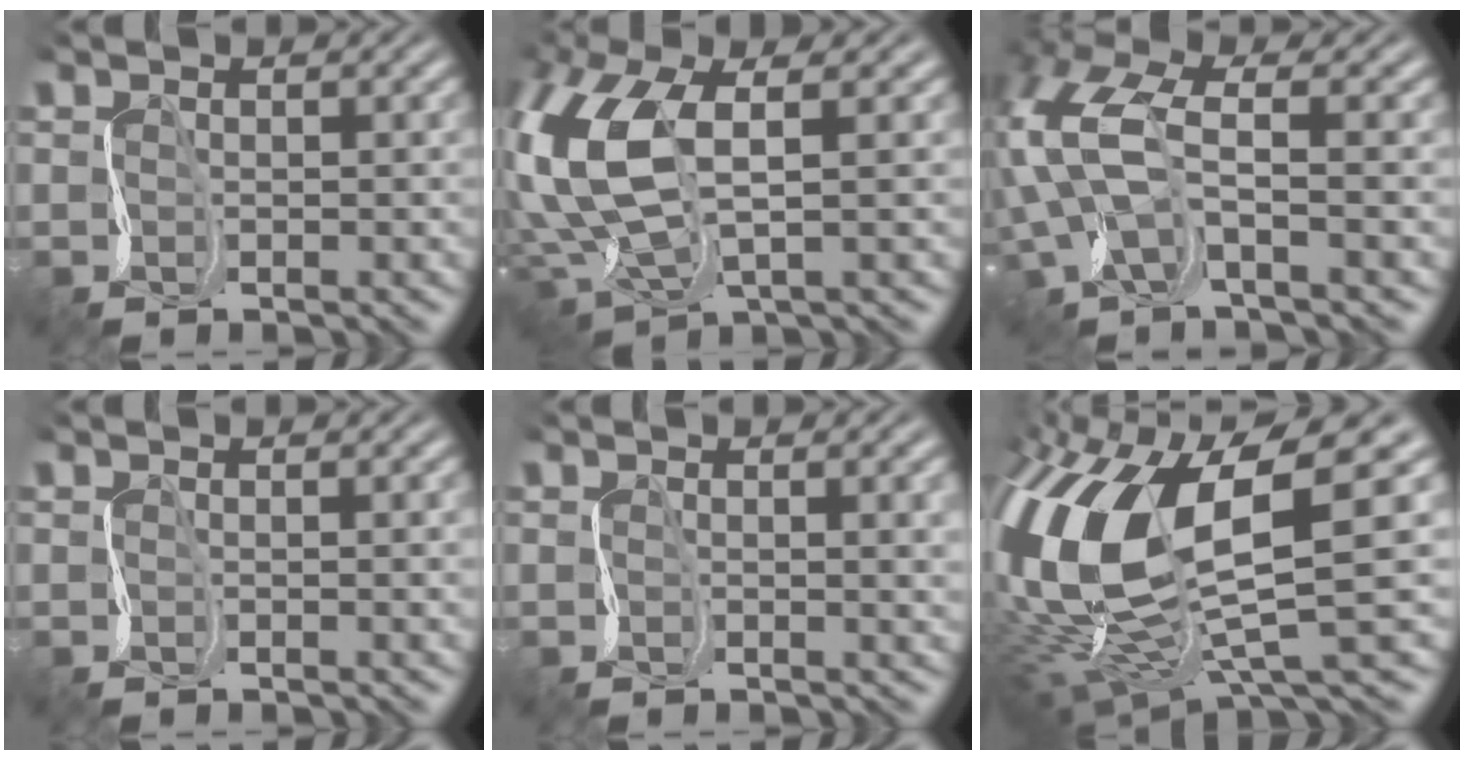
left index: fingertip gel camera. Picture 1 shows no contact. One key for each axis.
{"total": 8.6, "fx": 2.5, "fy": 4.0, "fz": 7.2, "tx": -0.197, "ty": -0.002, "tz": 0.050}
{"total": 6.7, "fx": -0.4, "fy": 2.7, "fz": 6.1, "tx": -0.159, "ty": 0.006, "tz": -0.012}
{"total": 1.9, "fx": 0.5, "fy": 0.7, "fz": 1.7, "tx": -0.015, "ty": 0.003, "tz": -0.003}
{"total": 4.3, "fx": 1.3, "fy": 1.7, "fz": 3.7, "tx": -0.032, "ty": 0.014, "tz": 0.009}
{"total": 13.3, "fx": 2.2, "fy": 5.6, "fz": 11.9, "tx": -0.278, "ty": -0.012, "tz": 0.057}